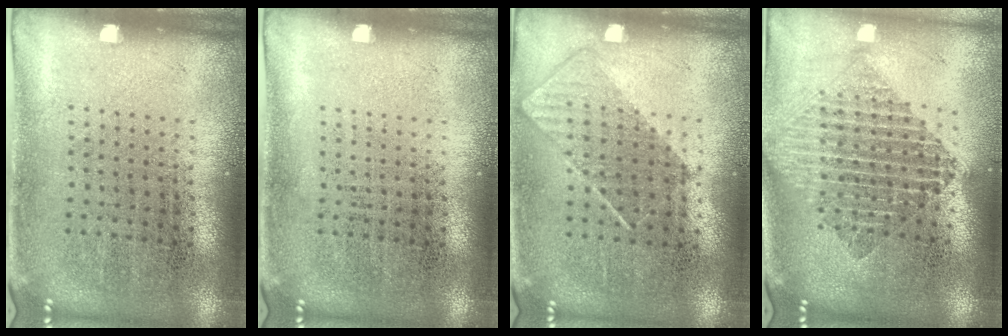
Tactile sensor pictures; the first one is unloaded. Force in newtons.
{"total": 0.0}
{"total": 0.8, "press": 0.7, "slide": 0.5}
{"total": 1.9, "press": 1.6, "slide": 1.1}